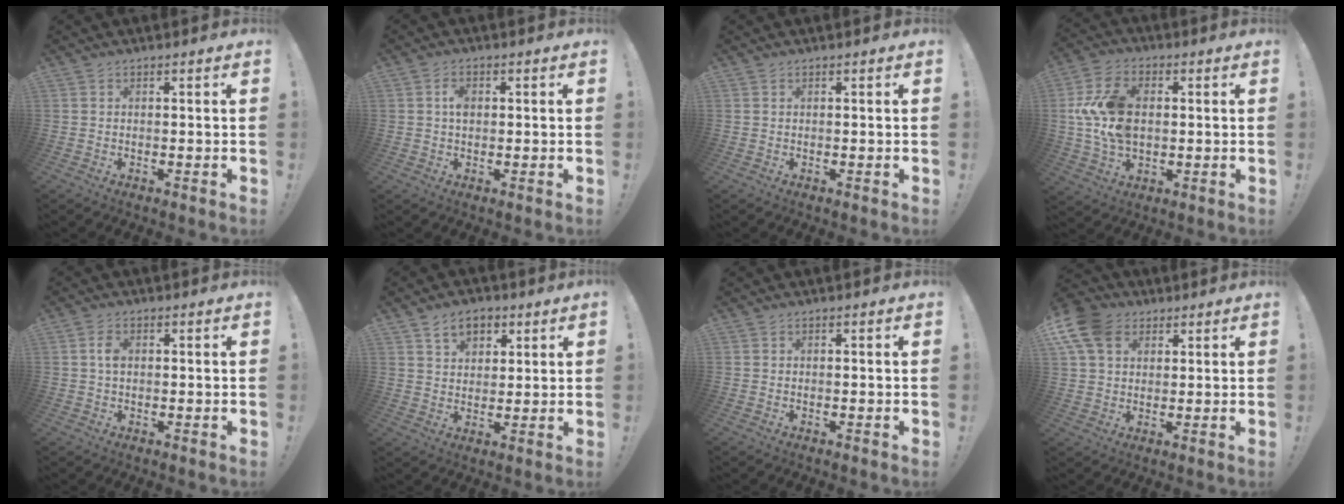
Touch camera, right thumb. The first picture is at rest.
{"total": 3.3, "force": [0.4, 2.3, 2.3], "torque": [-0.025, 0.000, 0.003]}
{"total": 0.0}
{"total": 15.4, "force": [1.4, 10.8, 10.9], "torque": [-0.212, 0.006, 0.029]}
{"total": 3.4, "force": [0.3, 2.2, 2.6], "torque": [-0.037, 0.002, 0.003]}
{"total": 7.7, "force": [4.4, 5.2, 3.8], "torque": [-0.057, -0.013, 0.081]}
{"total": 0.0}
{"total": 11.9, "force": [4.8, 8.6, 6.6], "torque": [-0.135, -0.017, 0.093]}